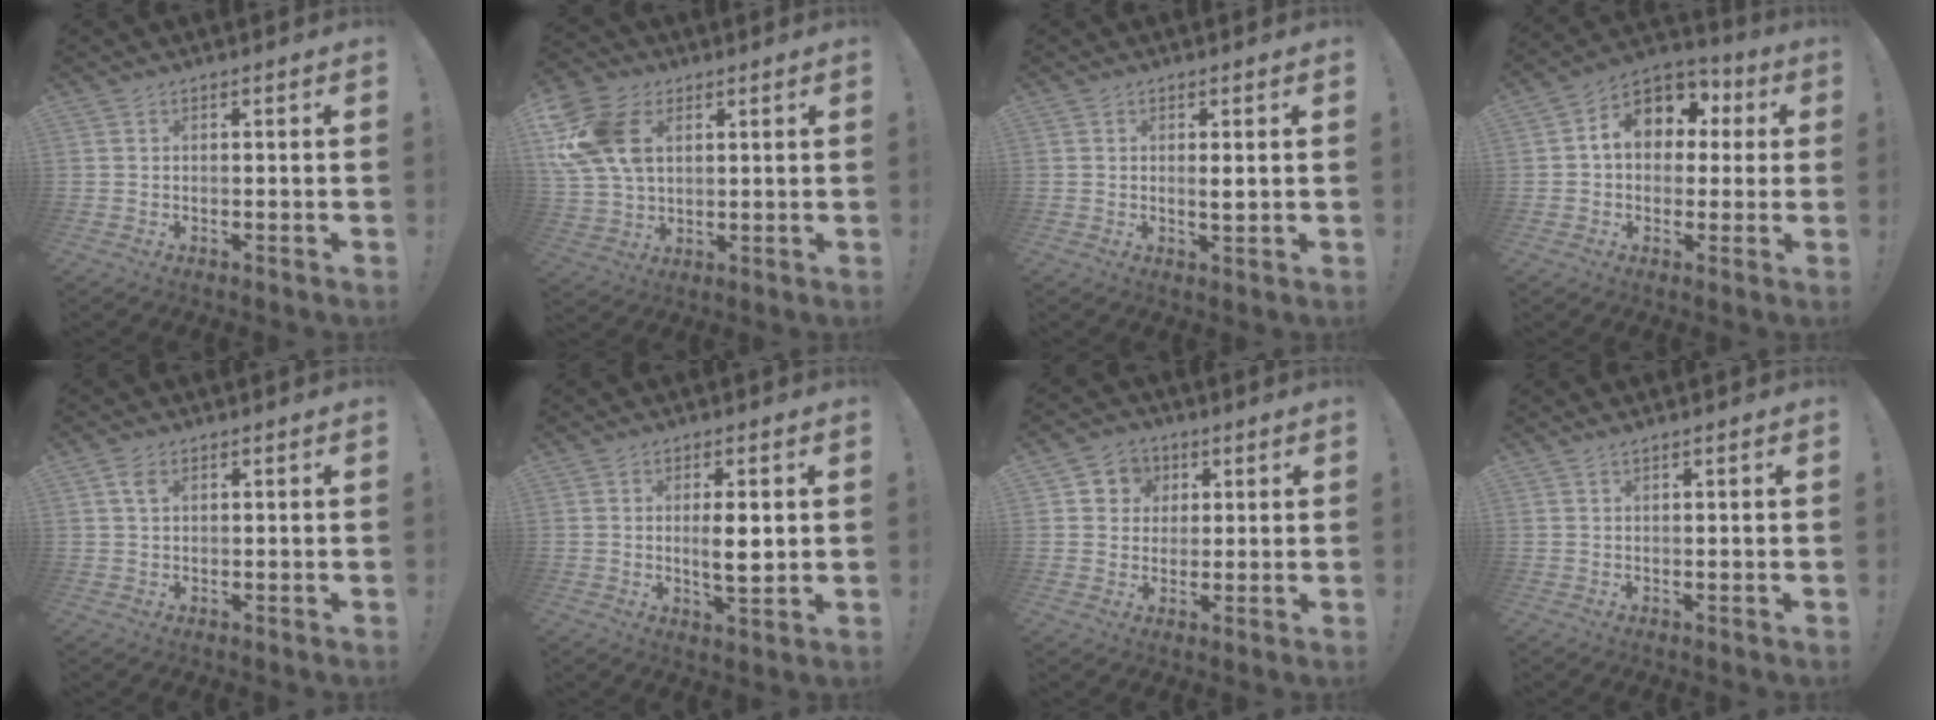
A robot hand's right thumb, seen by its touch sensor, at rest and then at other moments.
{"total": 17.7, "force": [5.6, 12.3, 11.4], "torque": [-0.228, -0.012, 0.109]}
{"total": 1.9, "force": [0.5, 0.3, 1.8], "torque": [-0.020, -0.010, 0.005]}
{"total": 12.5, "force": [3.0, 9.4, 7.7], "torque": [-0.108, -0.002, 0.058]}
{"total": 3.2, "force": [1.4, 1.8, 2.2], "torque": [-0.038, 0.000, 0.025]}
{"total": 6.2, "force": [0.8, 1.5, 5.9], "torque": [-0.092, -0.014, 0.007]}
{"total": 6.7, "force": [1.3, 6.4, 1.3], "torque": [-0.019, -0.003, 0.030]}
{"total": 1.0, "force": [0.9, -0.3, 0.4], "torque": [-0.007, -0.001, 0.017]}